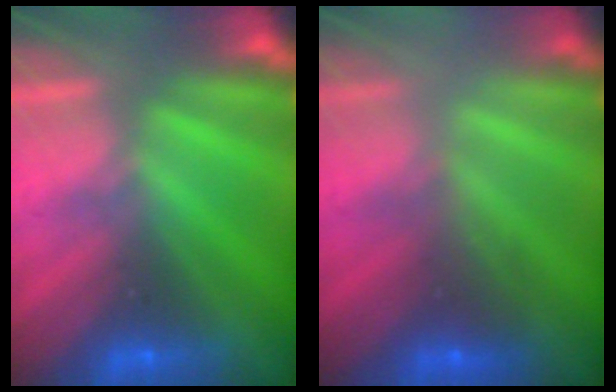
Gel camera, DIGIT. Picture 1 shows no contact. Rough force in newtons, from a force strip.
{"total": 2.0}